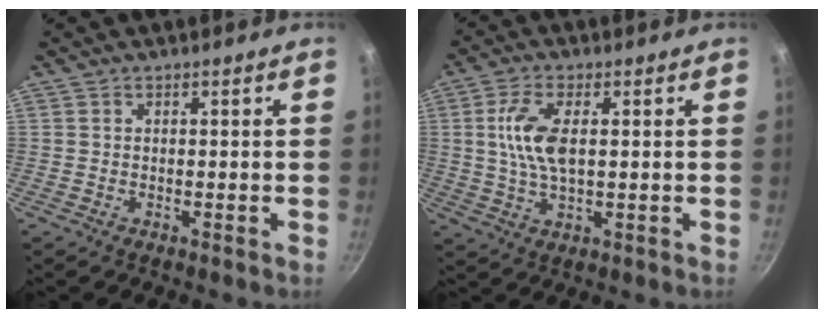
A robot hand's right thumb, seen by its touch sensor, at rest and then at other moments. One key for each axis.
{"total": 8.7, "fx": 1.3, "fy": 4.0, "fz": 7.6, "tx": -0.150, "ty": 0.002, "tz": 0.024}